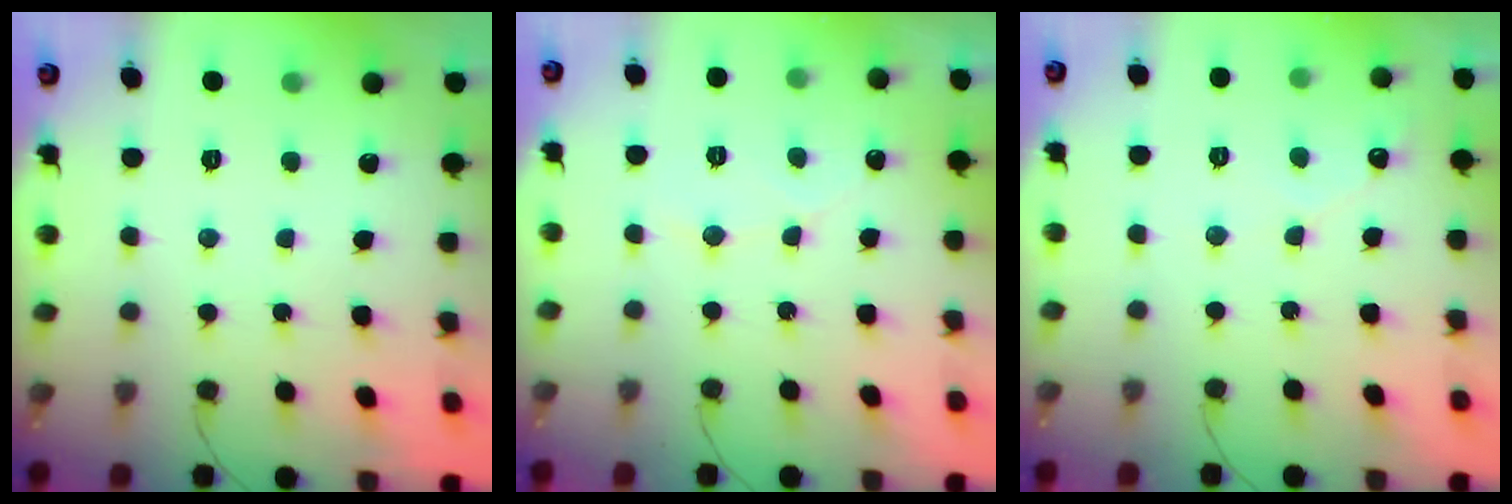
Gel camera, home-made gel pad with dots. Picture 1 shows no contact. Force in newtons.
{"total": 3.7, "press": 3.7, "slide": 0.3}
{"total": 2.5, "press": 2.5, "slide": 0.1}